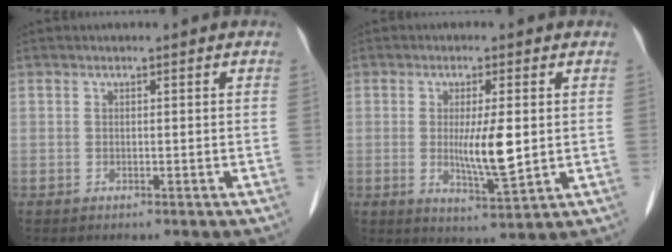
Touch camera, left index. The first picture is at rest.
{"total": 6.6, "force": [0.2, 1.2, 6.4], "torque": [-0.115, -0.014, 0.006]}